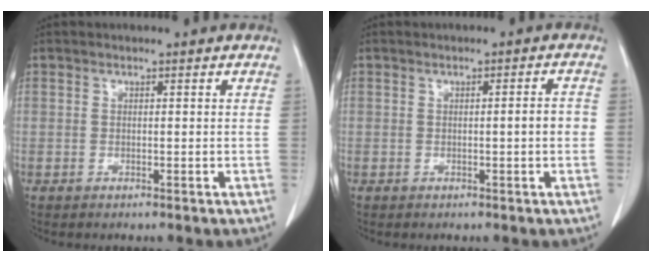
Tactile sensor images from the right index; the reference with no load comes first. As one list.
[{"total": 2.3, "force": [-0.3, 0.2, 2.3], "torque": [-0.029, 0.001, -0.006]}]